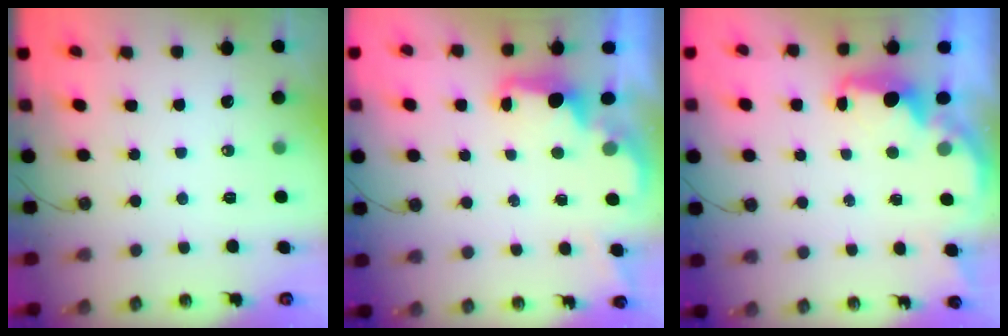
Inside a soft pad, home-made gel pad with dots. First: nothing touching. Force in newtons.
{"total": 2.2, "press": 2.1, "slide": 0.7}
{"total": 2.3, "press": 2.1, "slide": 0.8}